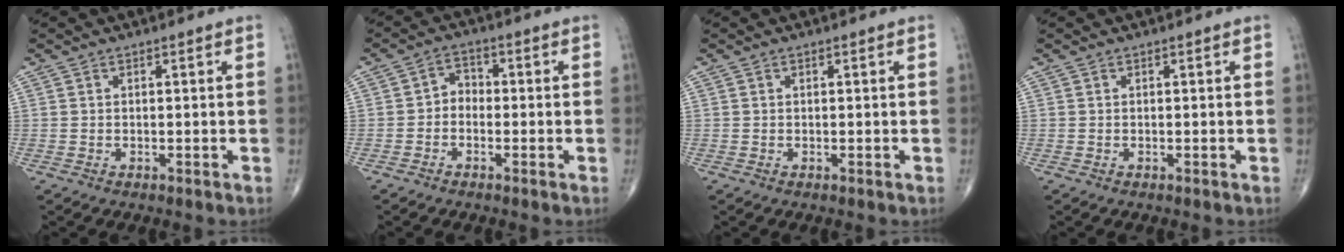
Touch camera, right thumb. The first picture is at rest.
{"total": 3.1, "force": [-1.0, 2.5, 1.7], "torque": [-0.003, 0.018, -0.032]}
{"total": 0.0}
{"total": 0.0}